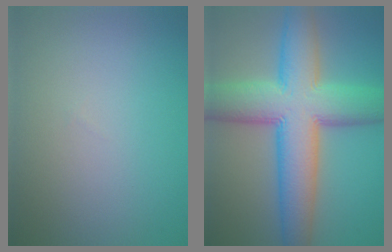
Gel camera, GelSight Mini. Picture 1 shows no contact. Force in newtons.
{"total": 11.9, "press": 11.9, "slide": 0.2}